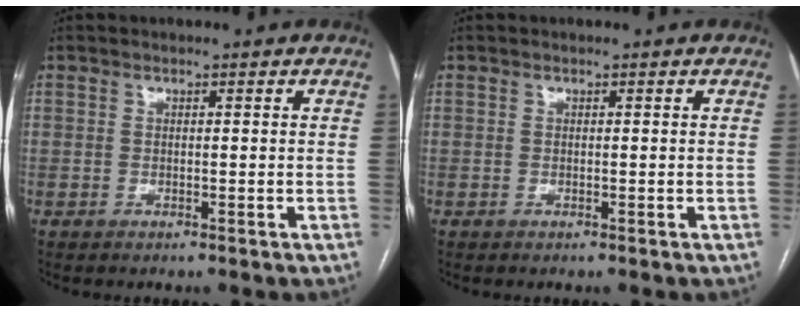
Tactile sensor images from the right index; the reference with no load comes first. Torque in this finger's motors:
{"motor_torque": [0.00, 0.00, 0.00, 0.00]}